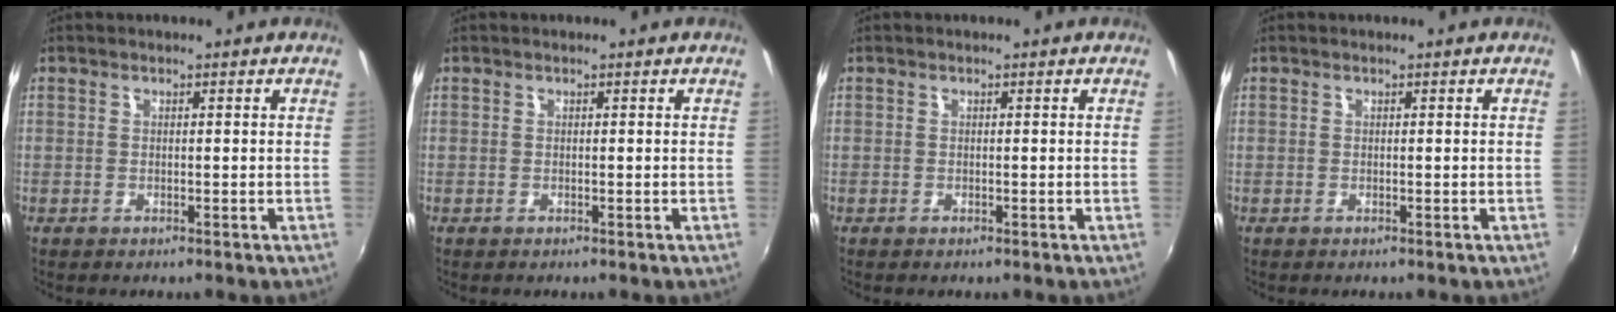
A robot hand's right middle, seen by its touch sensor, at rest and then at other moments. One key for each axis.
{"total": 0.0}
{"total": 0.0}
{"total": 0.0}